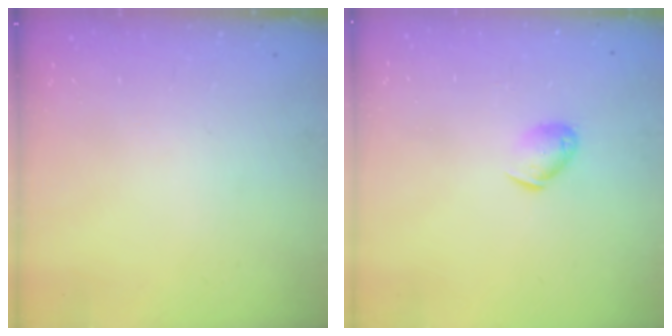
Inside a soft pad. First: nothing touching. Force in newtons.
{"total": 6.4, "press": 6.4, "slide": 0.5}